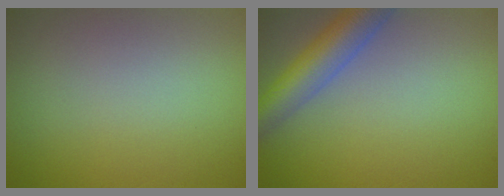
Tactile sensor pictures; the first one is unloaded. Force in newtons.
{"total": 5.3, "press": 5.3, "slide": 0.3}